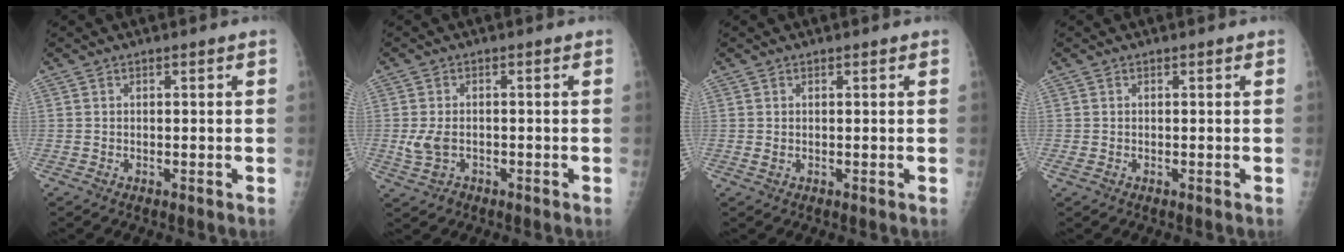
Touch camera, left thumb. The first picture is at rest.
{"total": 4.0, "force": [-0.9, 2.7, 2.8], "torque": [-0.063, 0.005, -0.013]}
{"total": 0.9, "force": [0.3, 0.7, 0.5], "torque": [-0.008, -0.001, 0.005]}
{"total": 0.8, "force": [-0.2, 0.6, 0.5], "torque": [-0.010, -0.001, -0.001]}